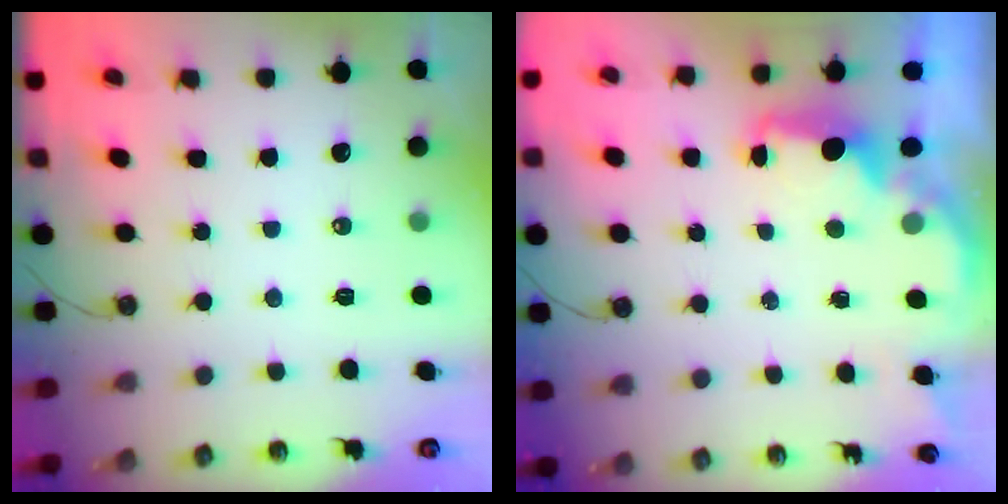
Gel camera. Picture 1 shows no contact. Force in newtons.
{"total": 2.2, "press": 2.1, "slide": 0.8}